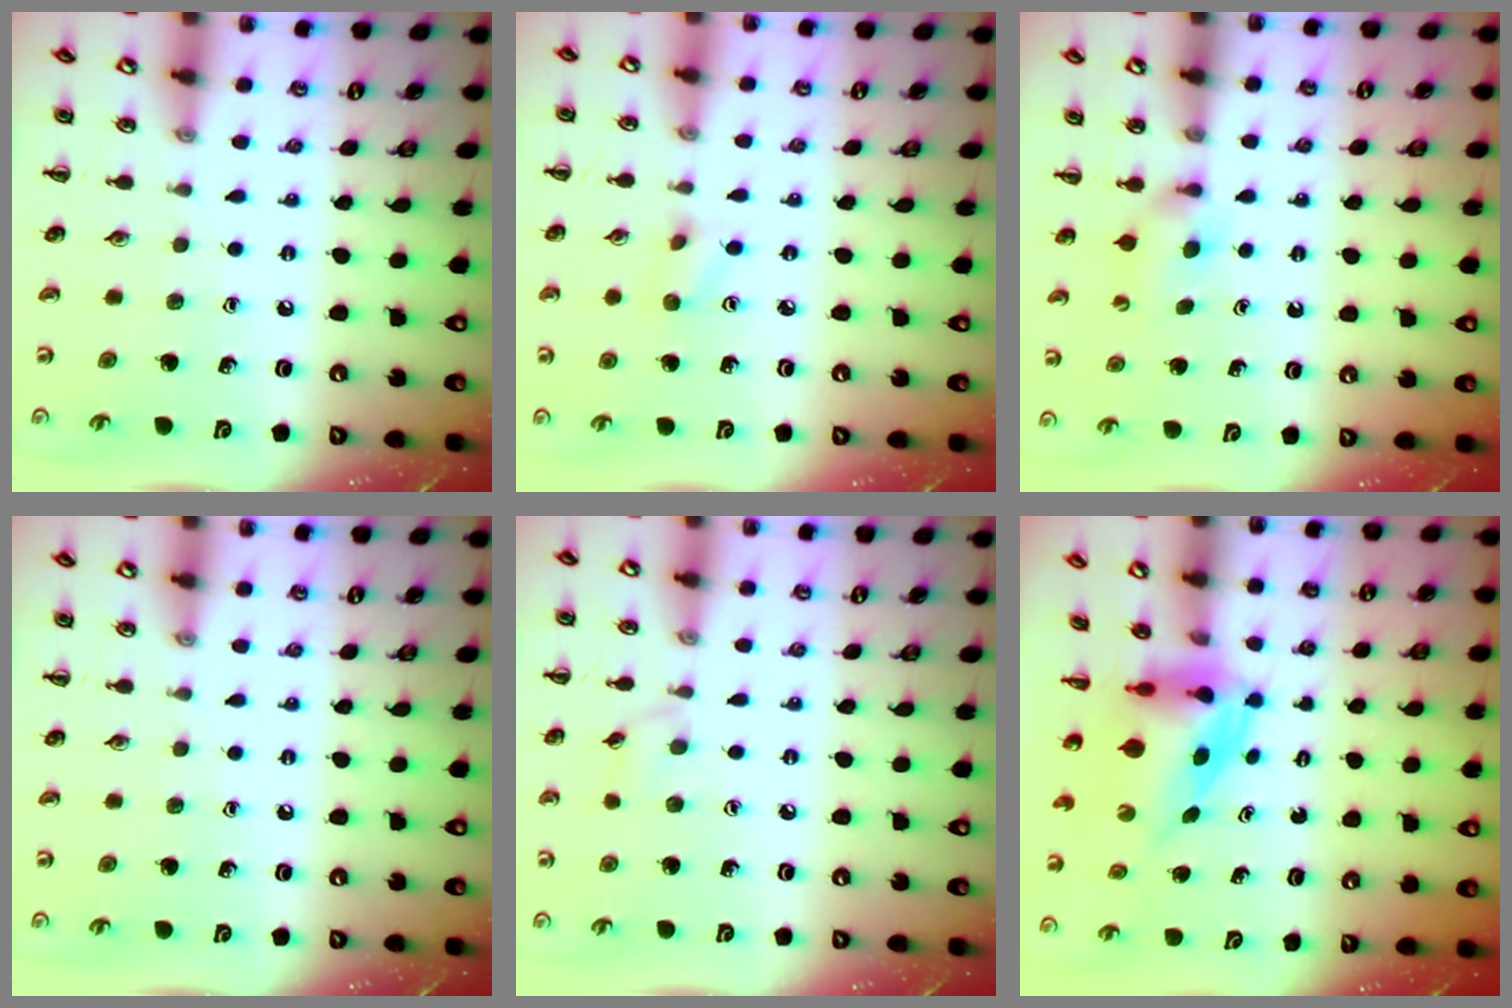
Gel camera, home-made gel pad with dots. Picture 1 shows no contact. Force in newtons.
{"total": 3.2, "press": 3.1, "slide": 1.0}
{"total": 4.9, "press": 4.7, "slide": 1.4}
{"total": 0.0}
{"total": 3.4, "press": 3.3, "slide": 0.9}
{"total": 3.9, "press": 3.8, "slide": 1.0}